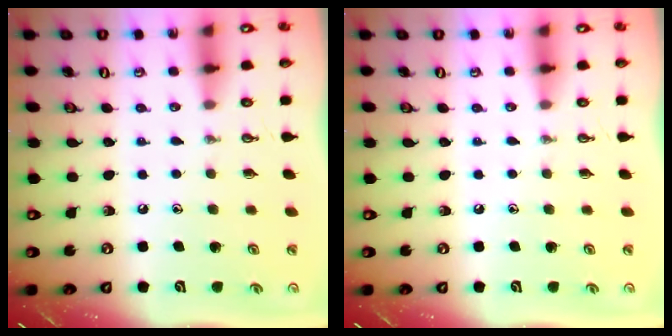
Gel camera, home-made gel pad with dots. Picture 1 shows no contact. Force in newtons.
{"total": 0.0}